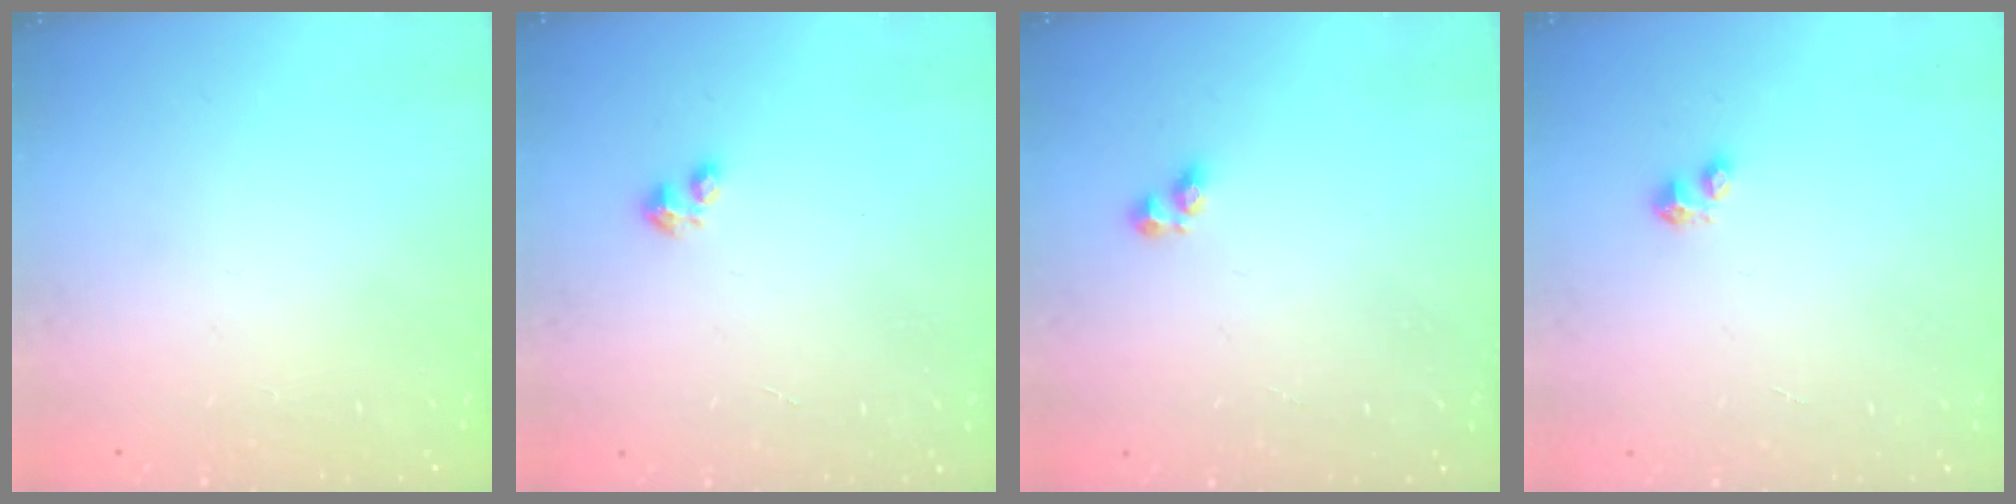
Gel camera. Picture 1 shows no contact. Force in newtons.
{"total": 1.8, "press": 1.8, "slide": 0.4}
{"total": 3.1, "press": 3.1, "slide": 0.3}
{"total": 2.8, "press": 2.8, "slide": 0.4}